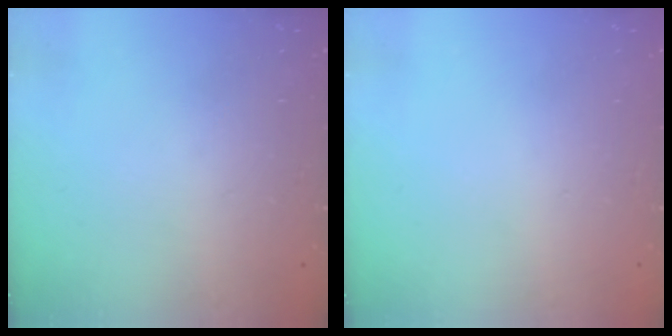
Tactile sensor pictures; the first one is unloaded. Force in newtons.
{"total": 0.0}